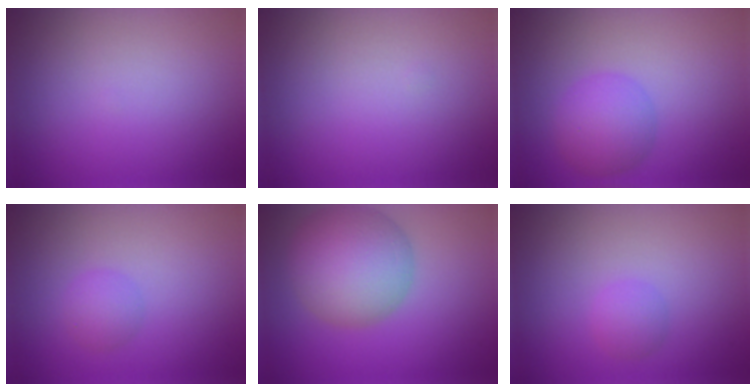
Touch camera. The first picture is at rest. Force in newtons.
{"total": 0.0}
{"total": 3.7, "press": 3.7, "slide": 0.2}
{"total": 1.7, "press": 1.7, "slide": 0.1}
{"total": 8.7, "press": 8.7, "slide": 0.4}
{"total": 1.5, "press": 1.5, "slide": 0.1}